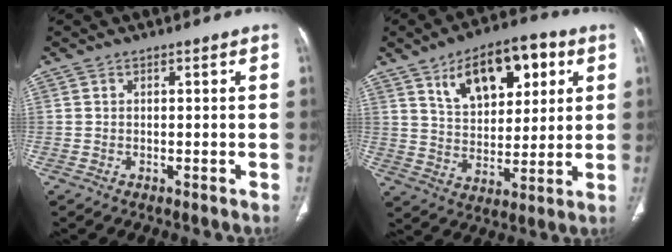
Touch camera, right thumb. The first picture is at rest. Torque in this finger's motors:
{"motor_torque": [-1.04, 1.79, 0.91, 0.76, 0.26]}